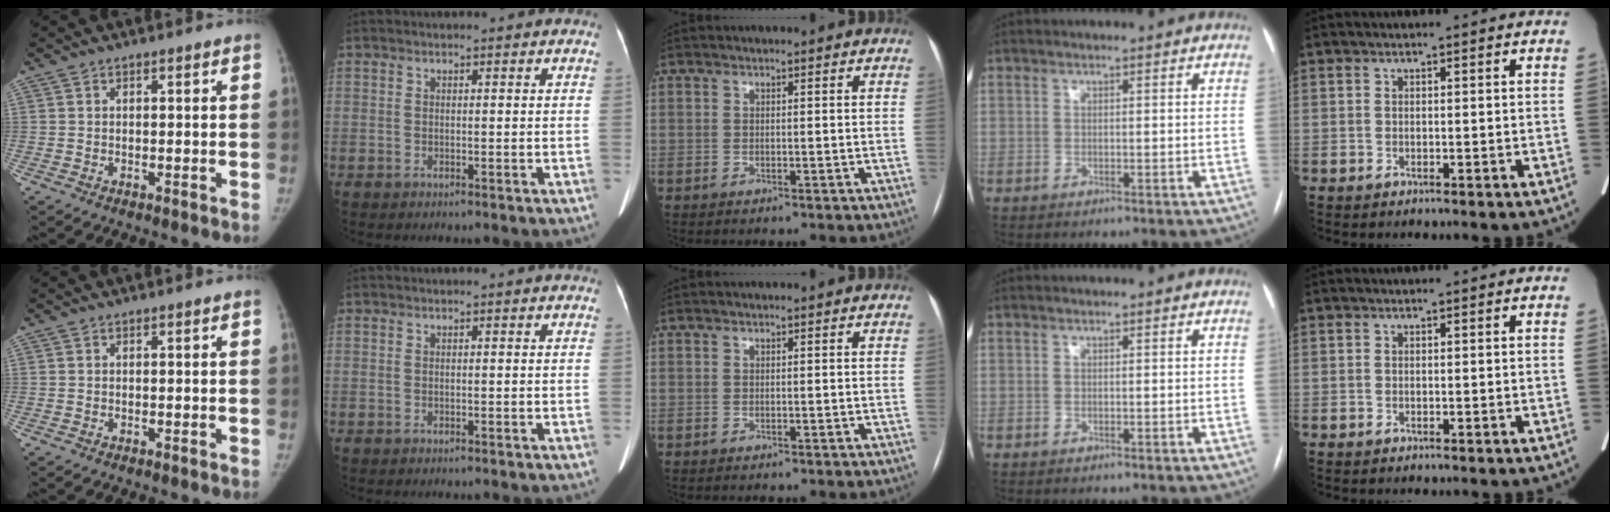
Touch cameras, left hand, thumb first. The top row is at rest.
{}